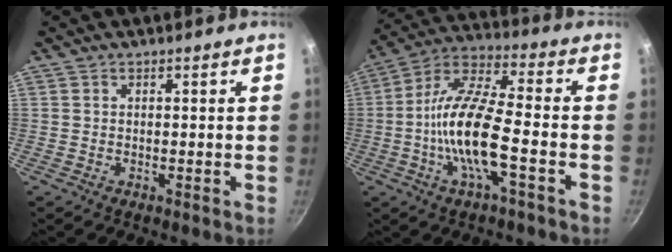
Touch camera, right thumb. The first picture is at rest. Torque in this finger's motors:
{"motor_torque": [0.44, 0.28, 1.63, -0.08, 0.62]}